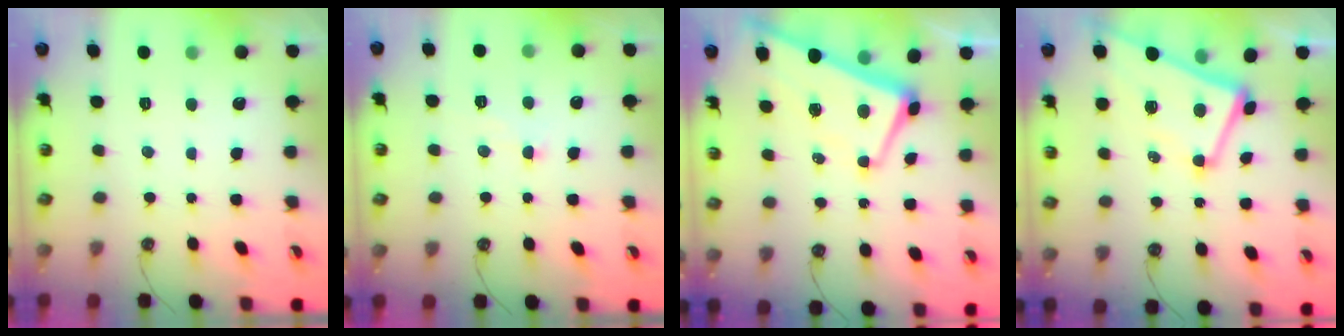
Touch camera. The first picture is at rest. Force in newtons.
{"total": 1.9, "press": 1.8, "slide": 0.5}
{"total": 1.1, "press": 0.7, "slide": 0.8}
{"total": 1.1, "press": 0.7, "slide": 0.9}